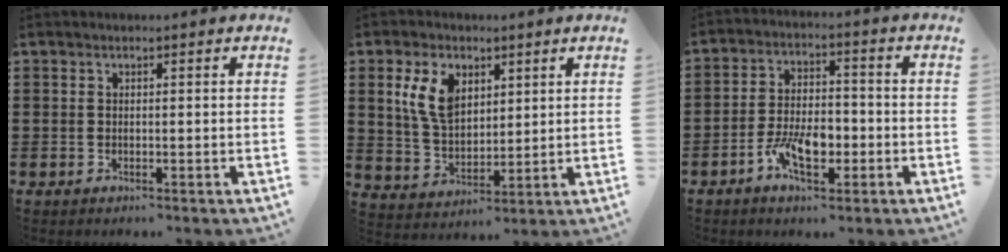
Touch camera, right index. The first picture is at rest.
{"total": 8.0, "force": [3.2, 5.0, 5.4], "torque": [-0.137, 0.009, 0.056]}
{"total": 7.8, "force": [-3.2, 3.9, 6.0], "torque": [-0.124, 0.005, -0.060]}